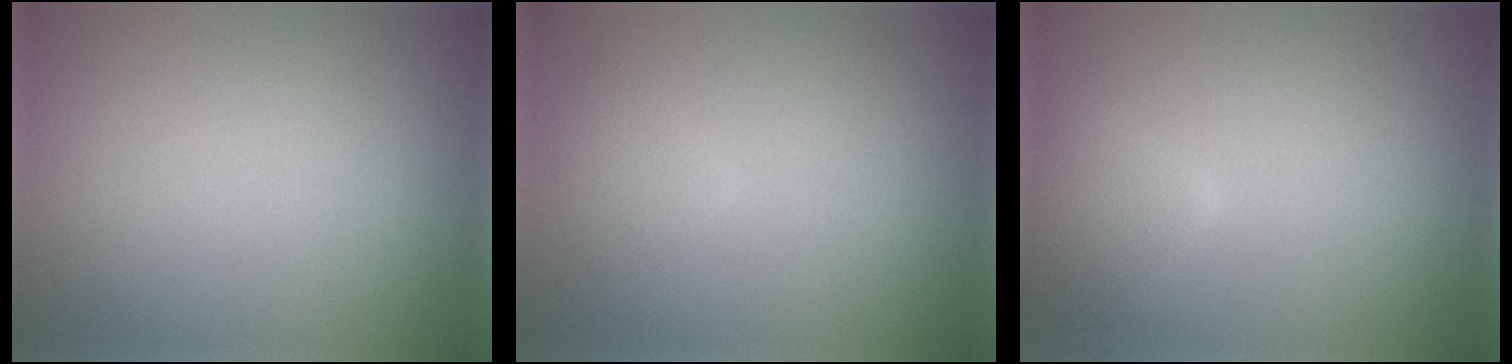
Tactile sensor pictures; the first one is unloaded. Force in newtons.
{"total": 1.4, "press": 1.4, "slide": 0.0}
{"total": 2.7, "press": 2.7, "slide": 0.1}